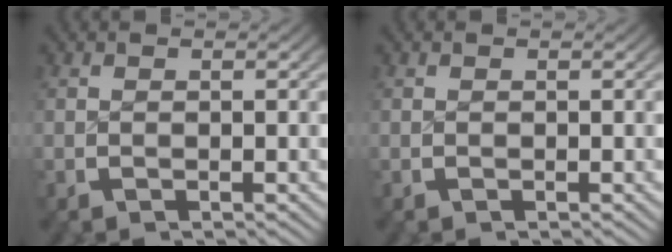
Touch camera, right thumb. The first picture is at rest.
{"total": 0.0}